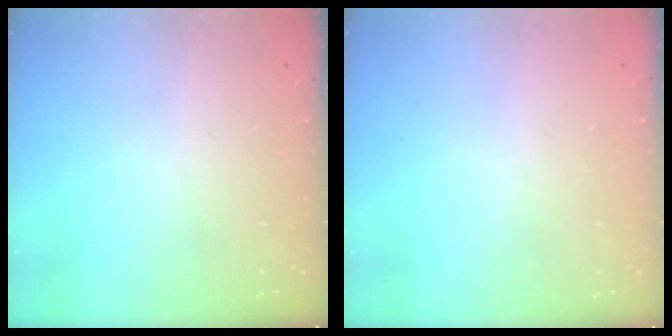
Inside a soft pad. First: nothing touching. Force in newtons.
{"total": 0.7, "press": 0.7, "slide": 0.2}